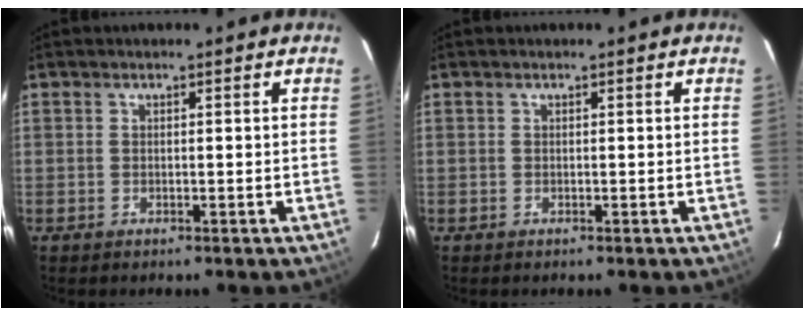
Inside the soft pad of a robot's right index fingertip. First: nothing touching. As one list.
[{"total": 0.0}]